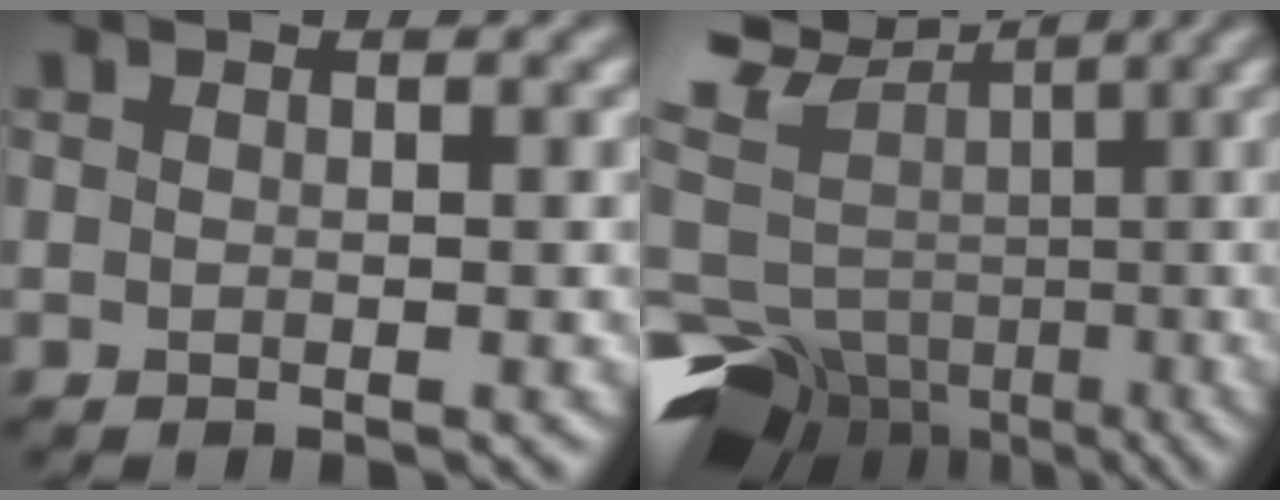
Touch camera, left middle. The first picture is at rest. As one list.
[{"total": 10.5, "force": [-2.5, 8.3, 6.0], "torque": [-0.142, 0.013, 0.001]}]